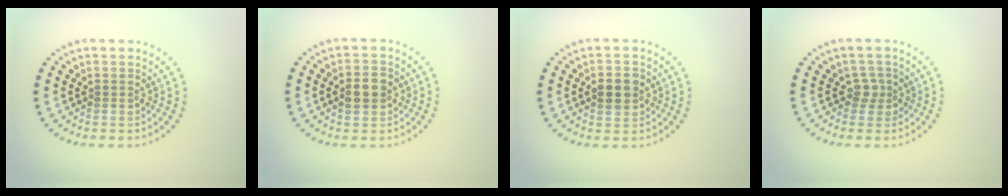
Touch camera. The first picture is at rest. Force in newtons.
{"total": 2.8, "press": 2.8, "slide": 0.1}
{"total": 2.8, "press": 2.8, "slide": 0.1}
{"total": 1.6, "press": 1.2, "slide": 1.1}